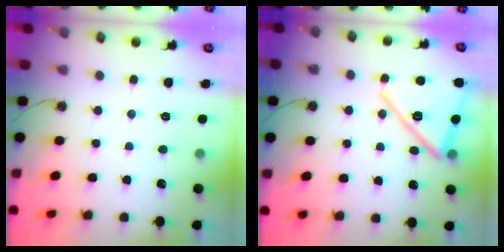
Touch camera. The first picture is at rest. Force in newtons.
{"total": 18.9, "press": 18.9, "slide": 1.0}